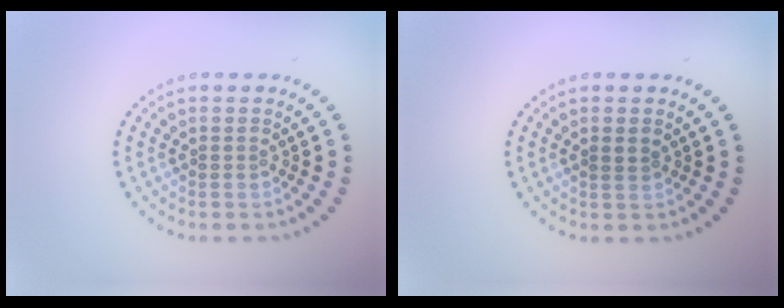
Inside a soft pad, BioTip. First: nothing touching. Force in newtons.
{"total": 0.9, "press": 0.9, "slide": 0.1}